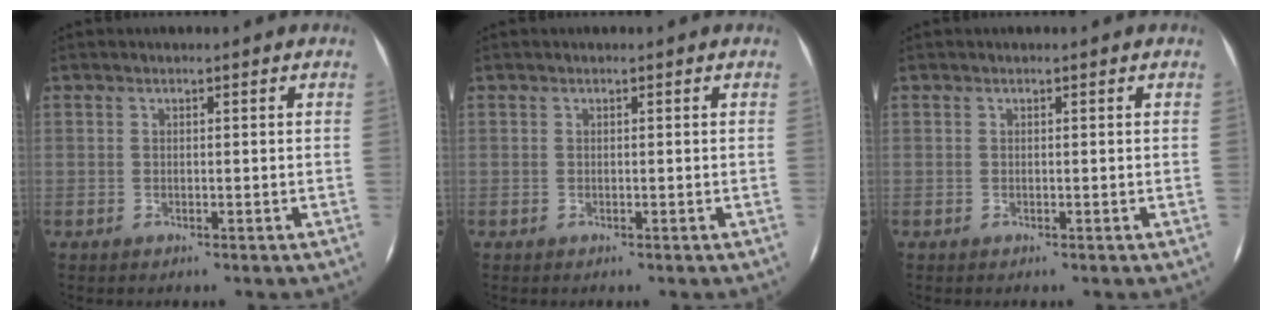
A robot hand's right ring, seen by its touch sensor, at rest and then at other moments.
{"total": 0.0}
{"total": 0.0}